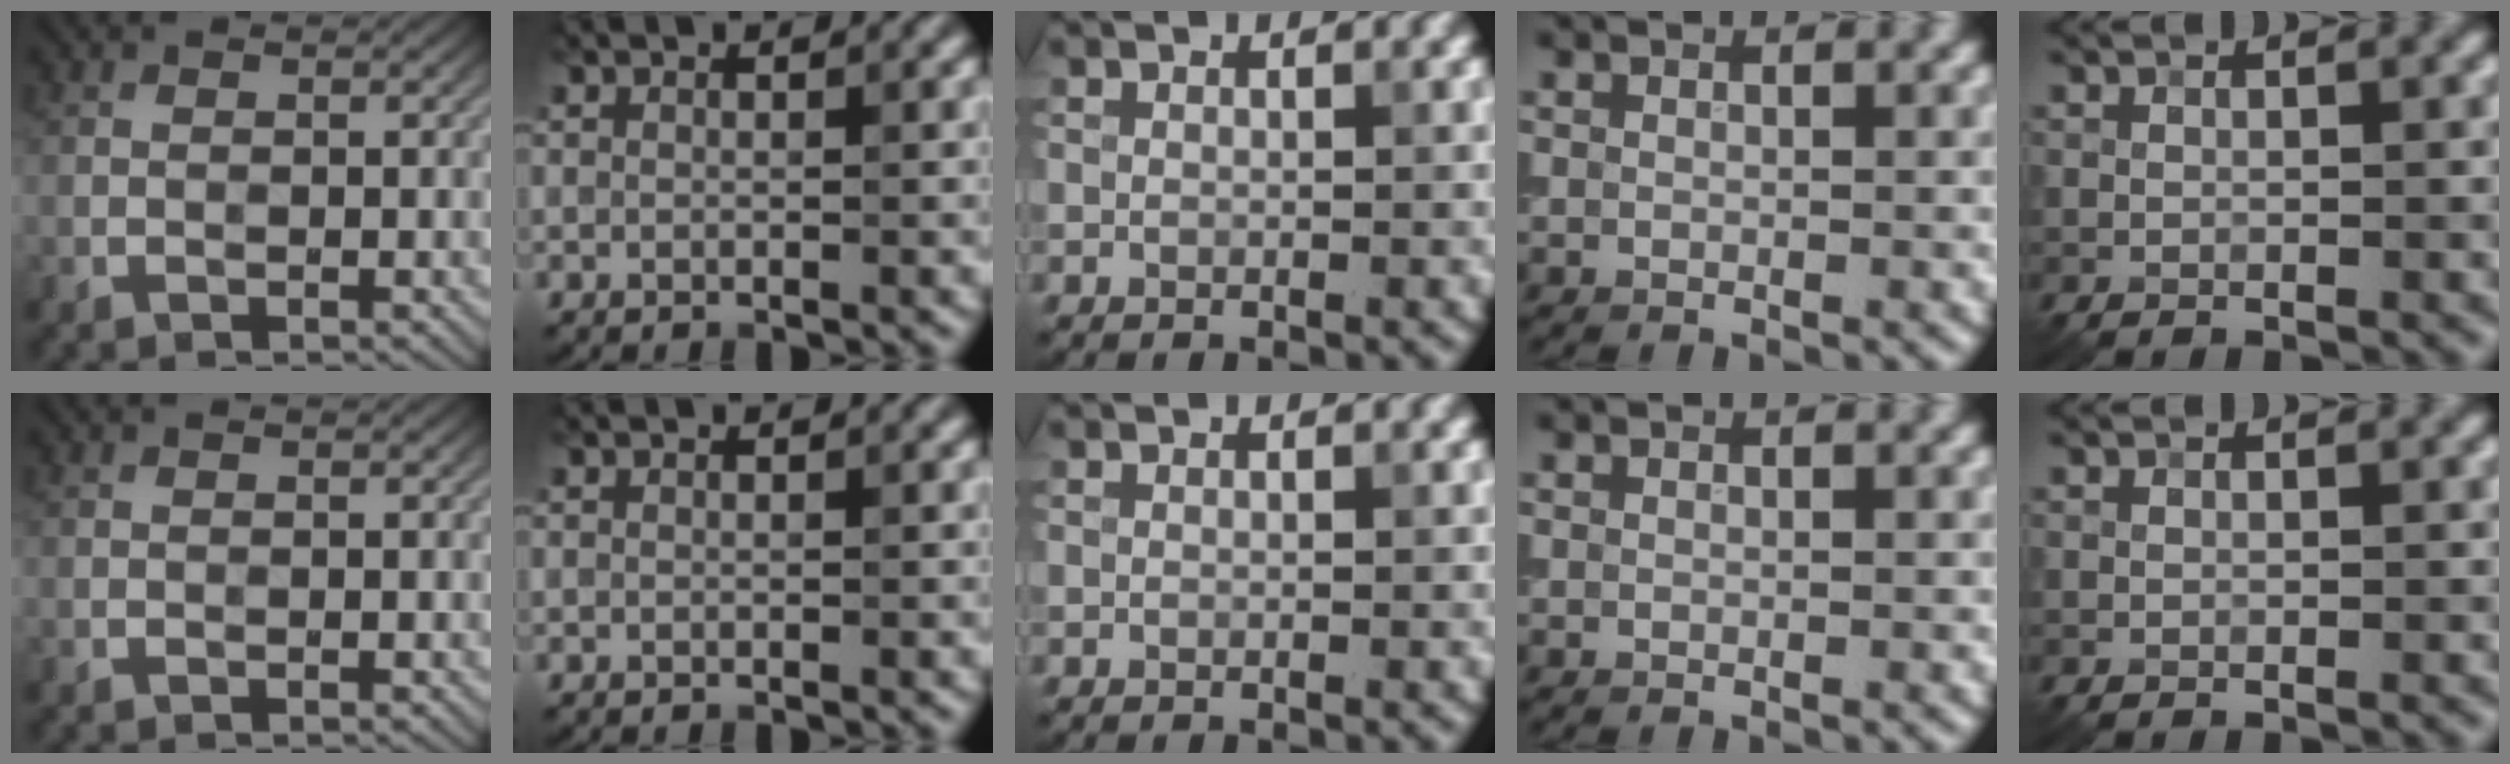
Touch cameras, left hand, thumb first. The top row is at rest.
{}